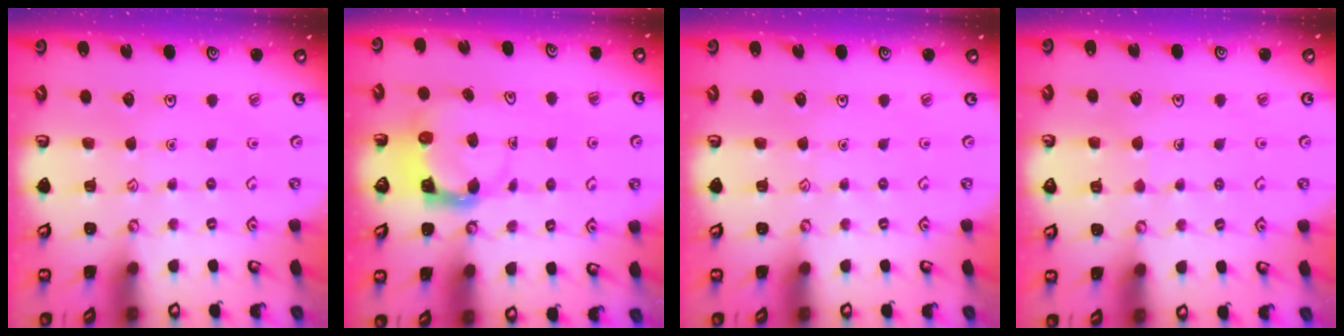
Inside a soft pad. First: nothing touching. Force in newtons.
{"total": 4.0, "press": 4.0, "slide": 0.4}
{"total": 0.0}
{"total": 4.9, "press": 4.9, "slide": 0.4}